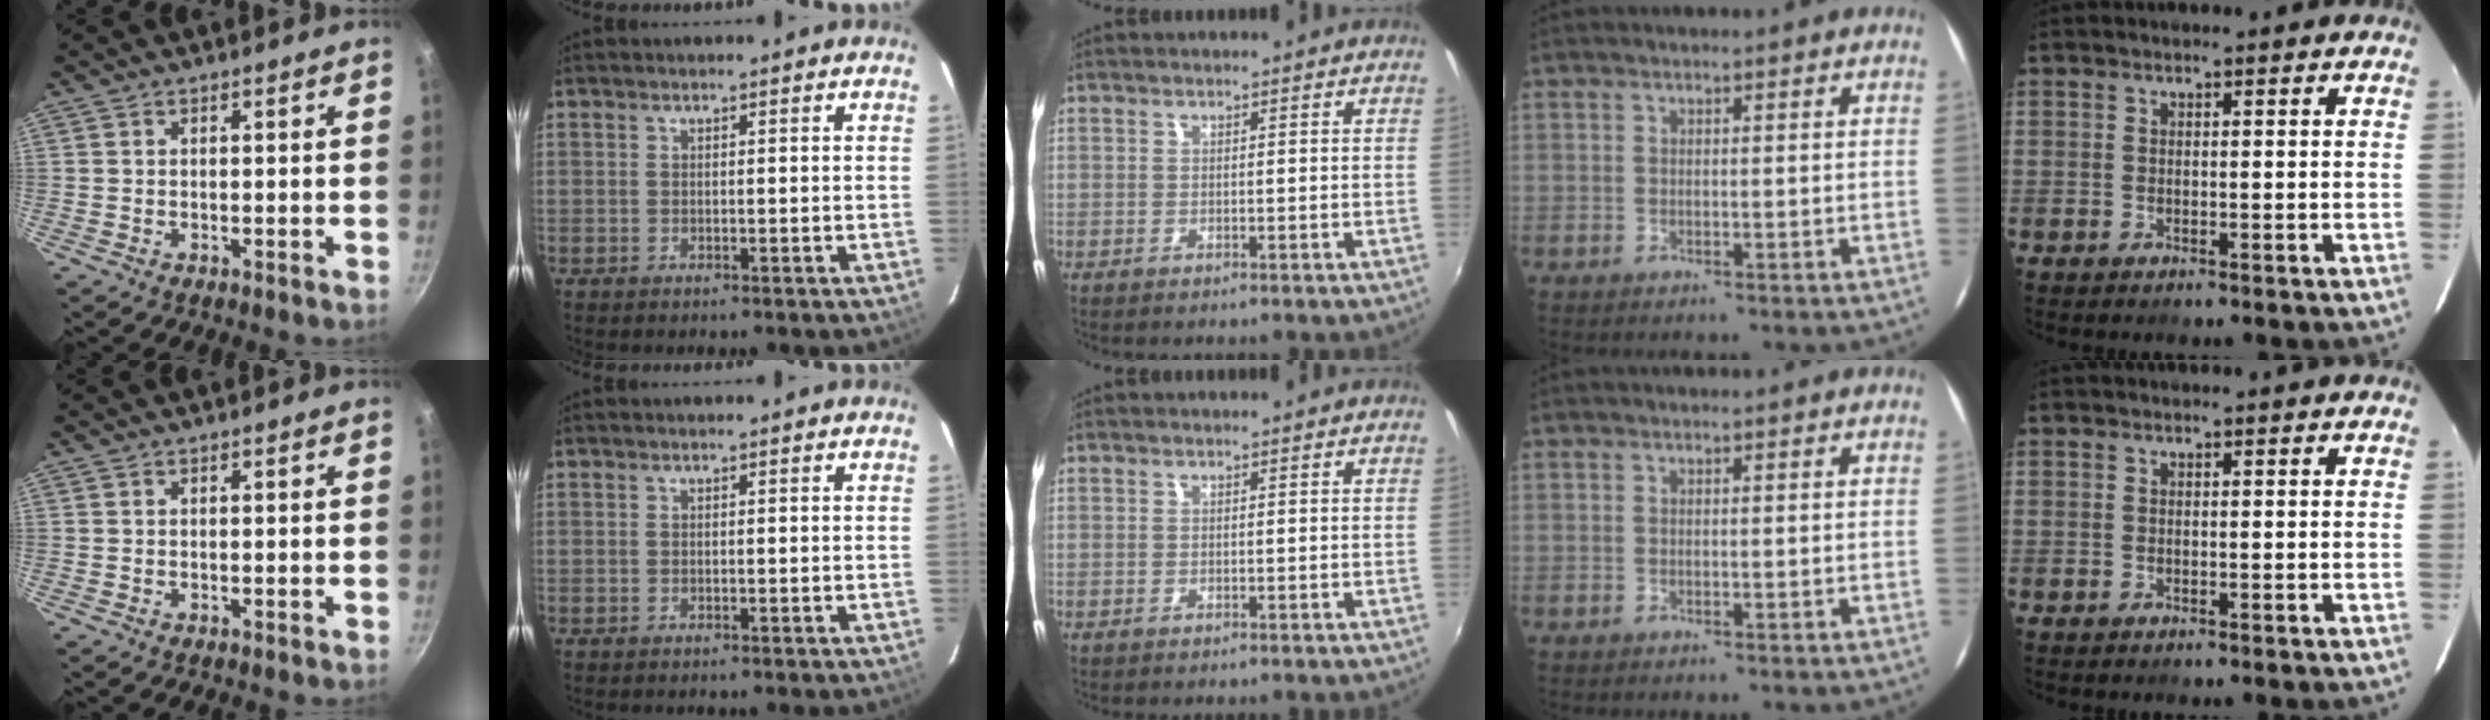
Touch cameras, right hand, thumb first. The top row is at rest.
{}